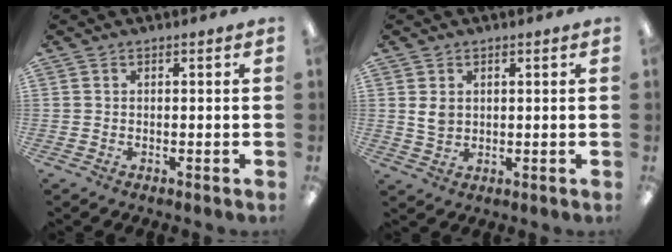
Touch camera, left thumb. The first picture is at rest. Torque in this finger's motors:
{"motor_torque": [0.59, 0.58, 0.53, -0.42, 0.06]}